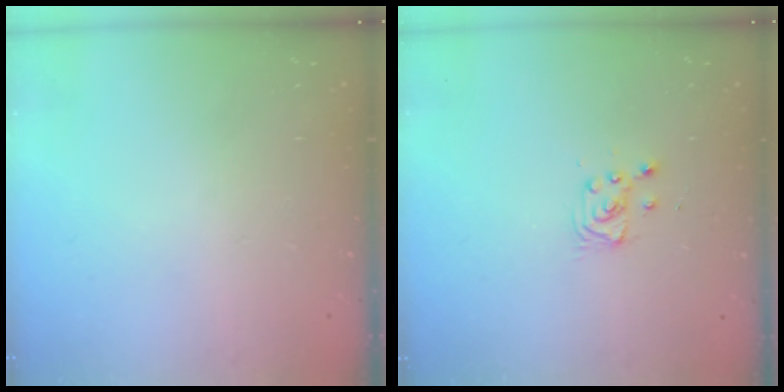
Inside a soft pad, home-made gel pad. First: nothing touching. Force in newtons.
{"total": 3.2, "press": 3.2, "slide": 0.4}